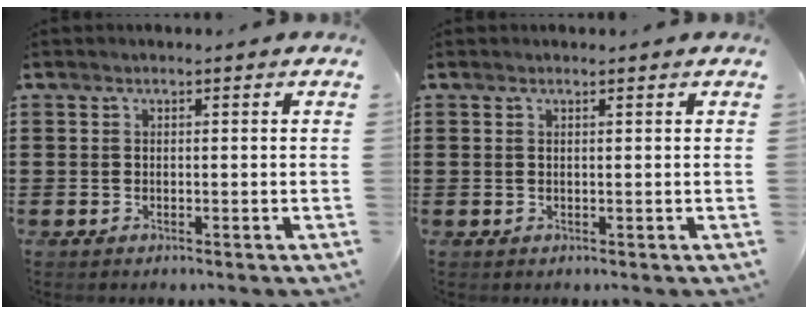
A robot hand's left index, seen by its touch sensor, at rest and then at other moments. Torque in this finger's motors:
{"motor_torque": [0.00, 0.01, 0.00, 0.00]}